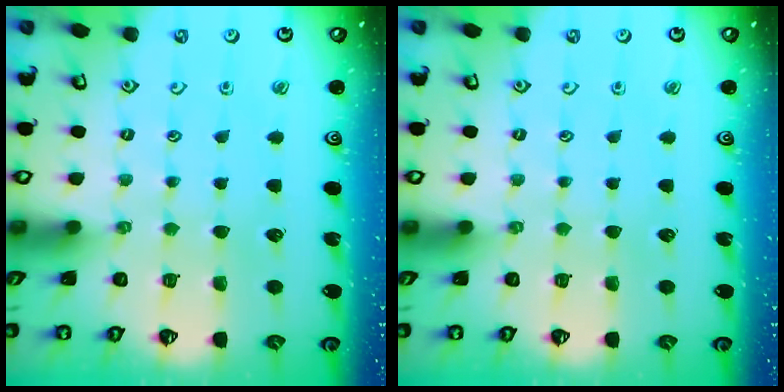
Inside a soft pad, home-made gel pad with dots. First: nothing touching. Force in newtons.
{"total": 0.0}